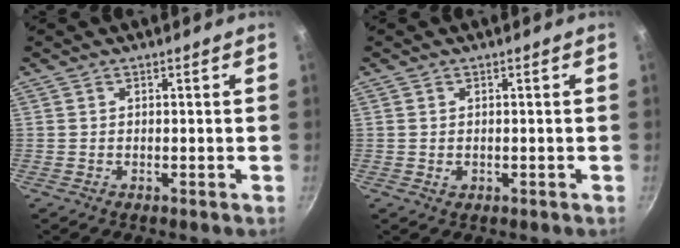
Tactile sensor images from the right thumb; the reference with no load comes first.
{"total": 1.0, "force": [-0.1, 0.8, 0.6], "torque": [-0.008, 0.000, -0.002]}